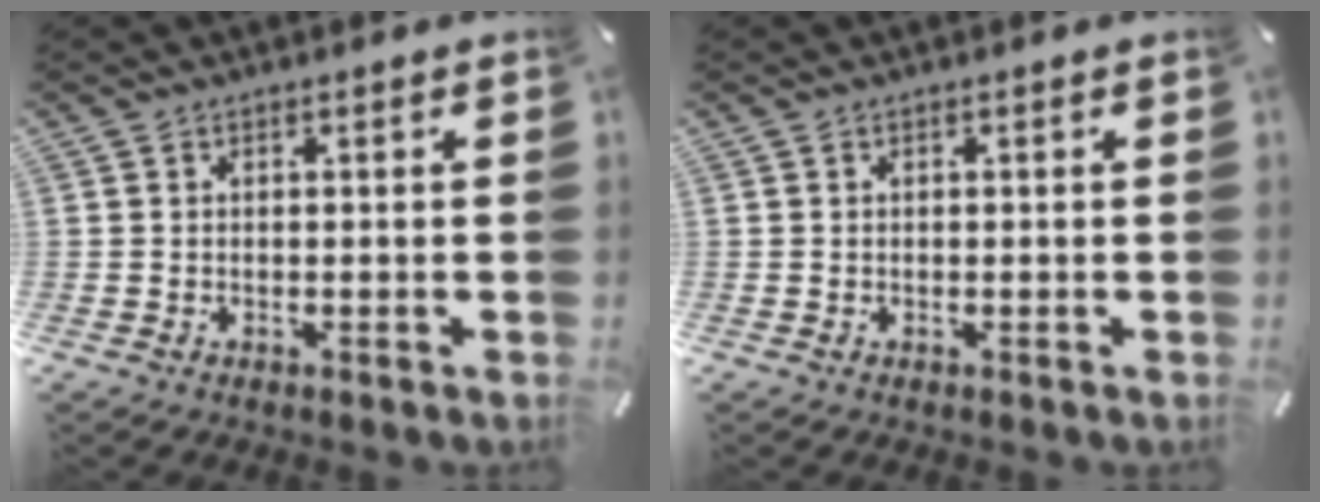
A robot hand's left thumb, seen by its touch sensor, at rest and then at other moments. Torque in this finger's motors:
{"motor_torque": [0.00, 0.00, 0.00, 0.00, 0.00]}